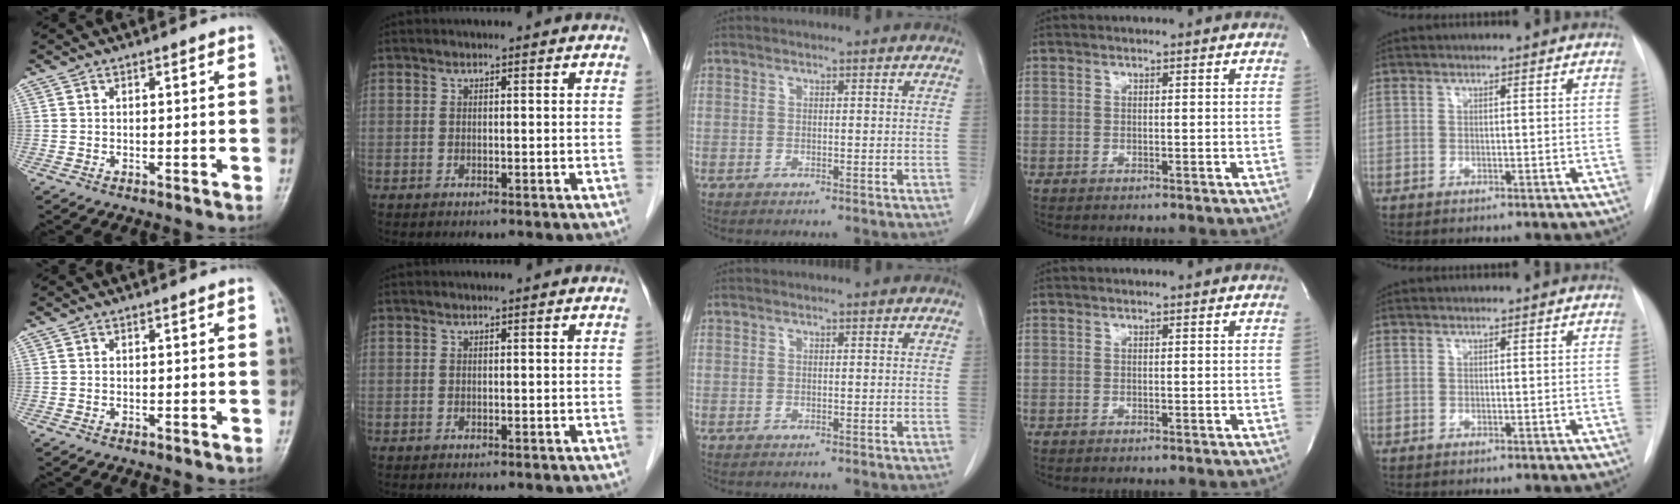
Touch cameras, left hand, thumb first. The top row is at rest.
{}